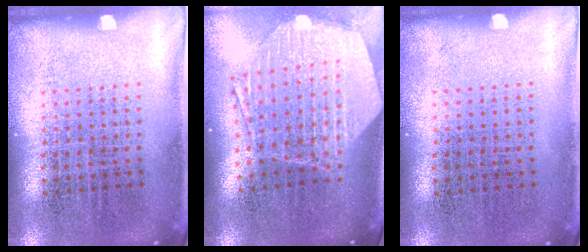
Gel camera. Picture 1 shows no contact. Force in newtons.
{"total": 2.5, "press": 2.1, "slide": 1.4}
{"total": 0.0}